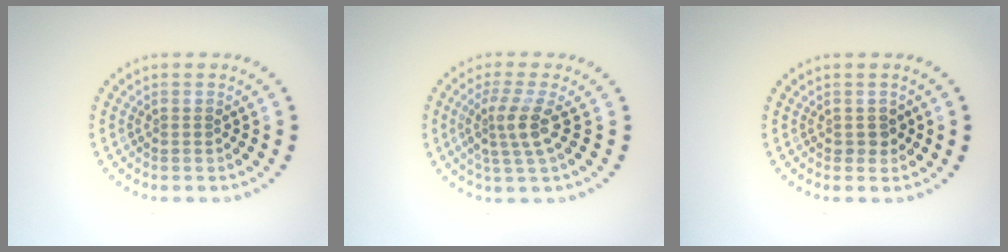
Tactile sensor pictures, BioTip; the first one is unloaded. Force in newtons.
{"total": 3.0, "press": 2.3, "slide": 2.0}
{"total": 1.0, "press": 1.0, "slide": 0.4}